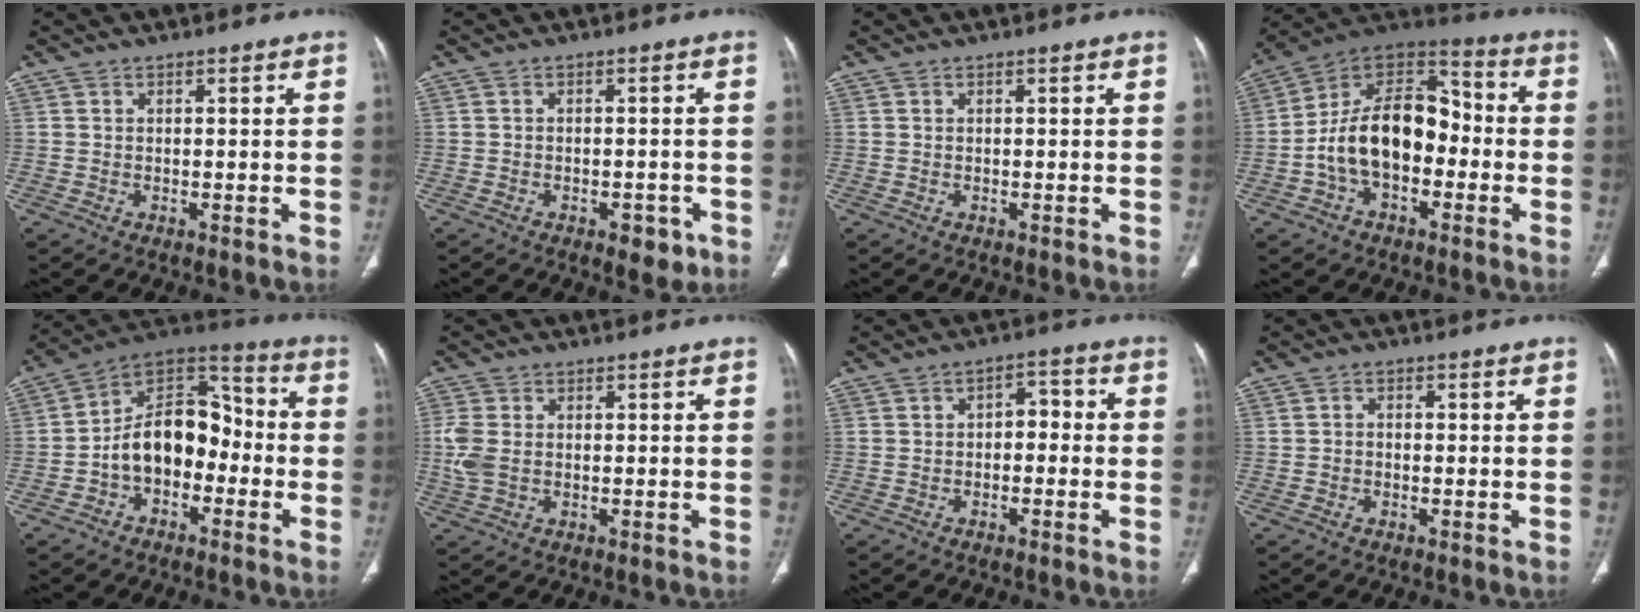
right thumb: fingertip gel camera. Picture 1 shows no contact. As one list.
[{"total": 4.1, "force": [-2.1, 2.3, 2.7], "torque": [-0.019, 0.007, -0.023]}, {"total": 0.0}, {"total": 17.9, "force": [-3.0, 11.2, 13.6], "torque": [-0.210, 0.050, -0.058]}, {"total": 14.7, "force": [-3.3, 10.0, 10.3], "torque": [-0.135, 0.062, -0.067]}, {"total": 4.5, "force": [-0.1, 2.9, 3.4], "torque": [-0.101, 0.003, 0.000]}, {"total": 4.2, "force": [-0.7, 2.7, 3.1], "torque": [-0.028, 0.024, -0.020]}, {"total": 1.0, "force": [-0.3, 0.8, 0.5], "torque": [-0.004, 0.003, -0.008]}]